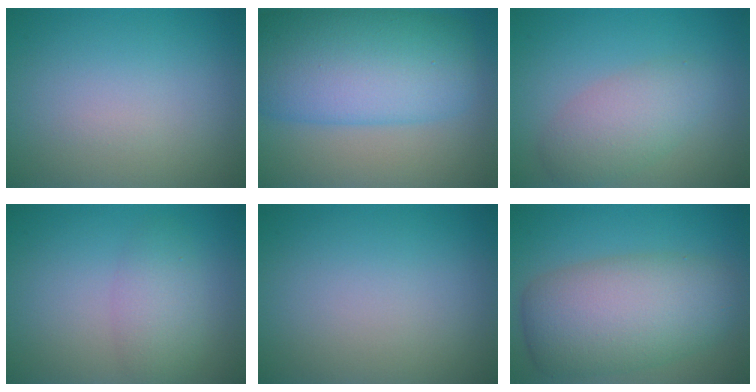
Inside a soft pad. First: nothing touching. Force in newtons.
{"total": 11.7, "press": 11.7, "slide": 0.2}
{"total": 3.9, "press": 3.9, "slide": 0.1}
{"total": 2.8, "press": 2.8, "slide": 0.1}
{"total": 0.0}
{"total": 8.8, "press": 8.8, "slide": 0.4}